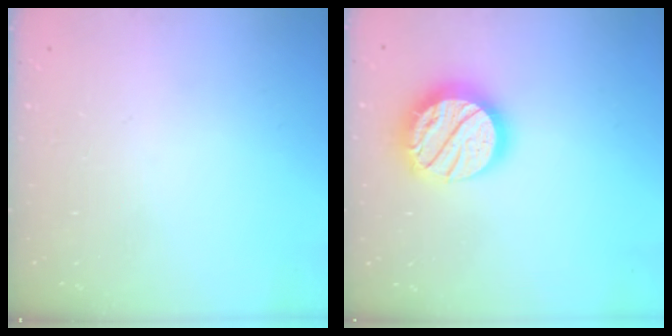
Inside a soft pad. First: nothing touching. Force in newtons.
{"total": 19.1, "press": 19.1, "slide": 1.3}